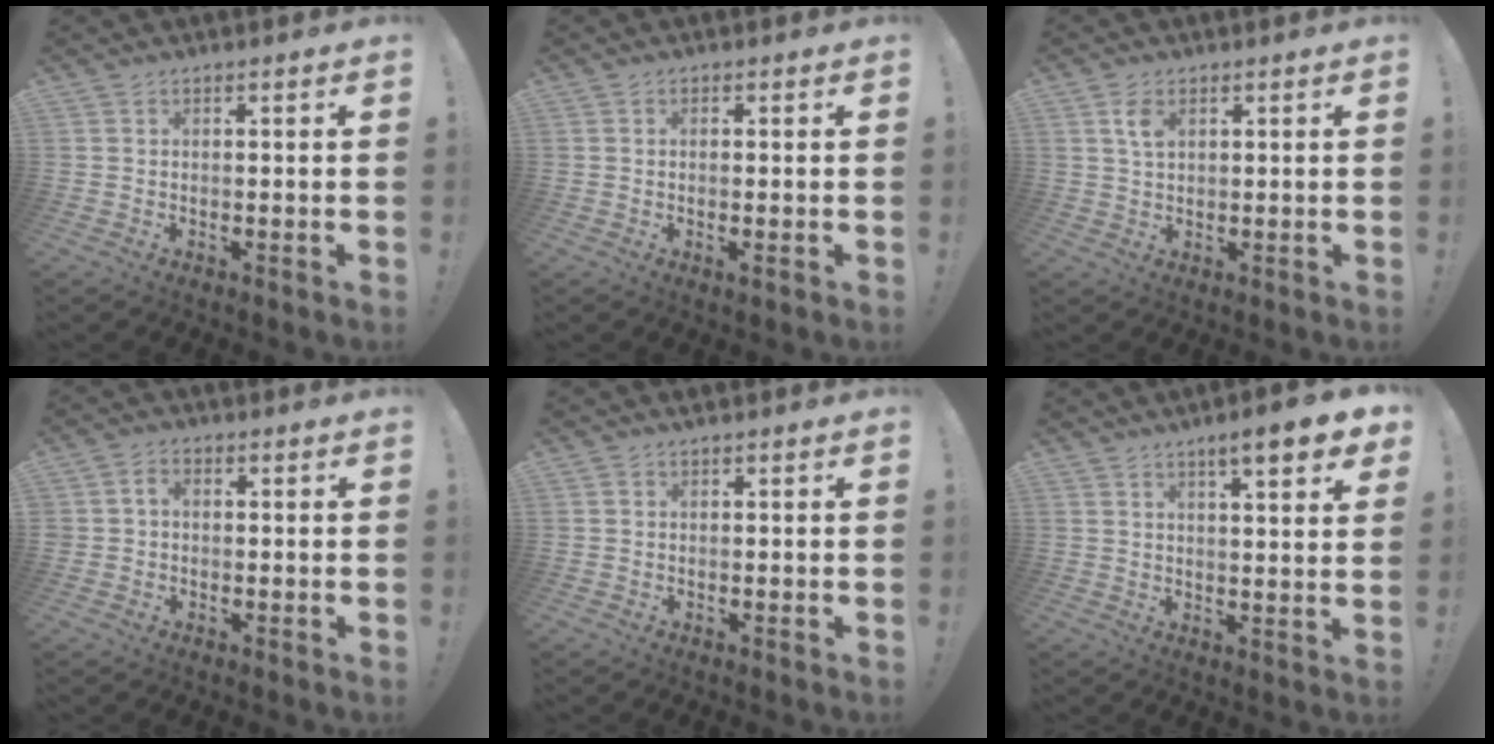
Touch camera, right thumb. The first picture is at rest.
{"total": 1.6, "force": [-0.2, 0.2, 1.6], "torque": [-0.018, -0.003, -0.005]}
{"total": 4.5, "force": [2.2, 2.4, 3.1], "torque": [-0.048, -0.008, 0.039]}
{"total": 2.7, "force": [-0.3, 2.2, 1.5], "torque": [-0.027, 0.008, -0.006]}
{"total": 0.0}
{"total": 8.5, "force": [5.1, 1.1, 6.6], "torque": [-0.076, -0.036, 0.078]}